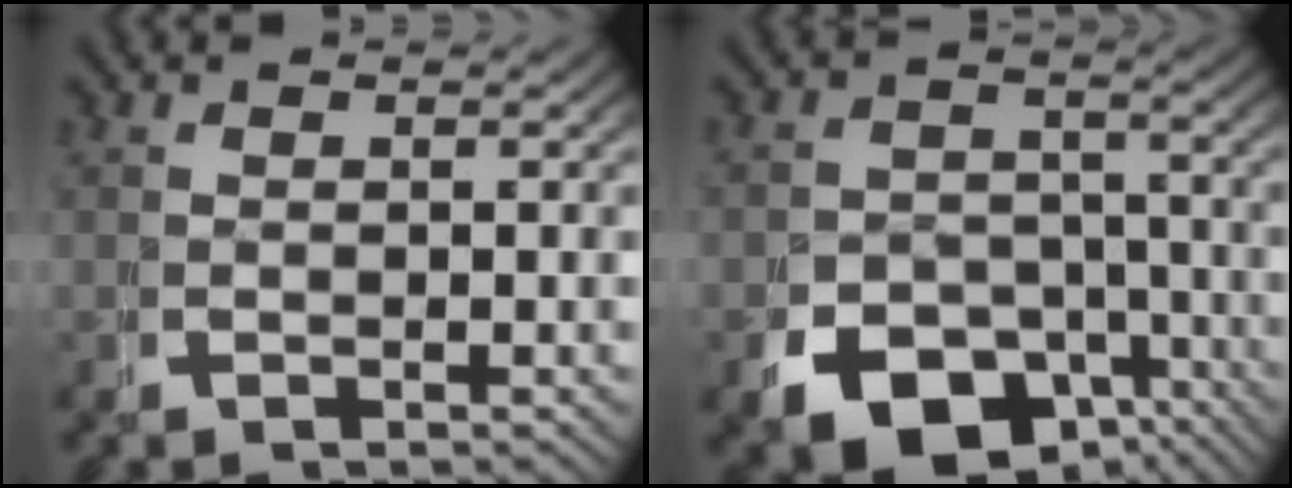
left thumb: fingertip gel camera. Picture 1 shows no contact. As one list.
[{"total": 11.3, "force": [-6.3, 7.9, 4.9], "torque": [-0.085, -0.051, -0.089]}]